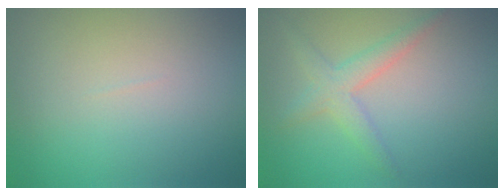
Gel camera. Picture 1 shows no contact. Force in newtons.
{"total": 2.5, "press": 2.5, "slide": 0.2}